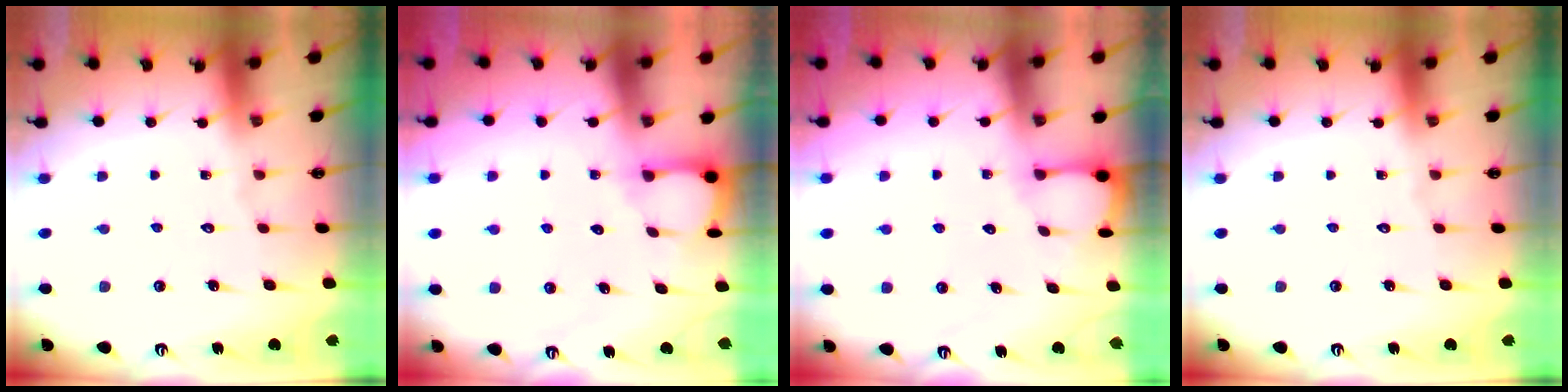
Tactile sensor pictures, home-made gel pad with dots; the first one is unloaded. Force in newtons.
{"total": 4.6, "press": 4.6, "slide": 0.4}
{"total": 3.4, "press": 3.4, "slide": 0.3}
{"total": 0.0}